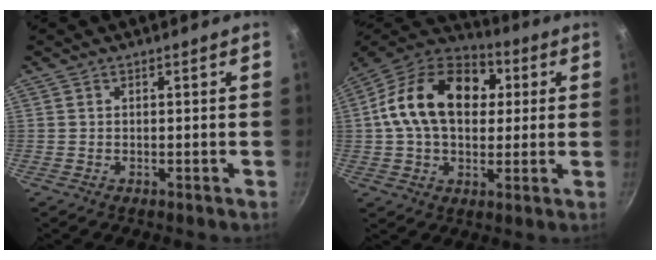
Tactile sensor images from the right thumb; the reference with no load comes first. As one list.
[{"total": 21.1, "force": [3.6, 14.5, 14.9], "torque": [-0.228, 0.028, 0.042]}]